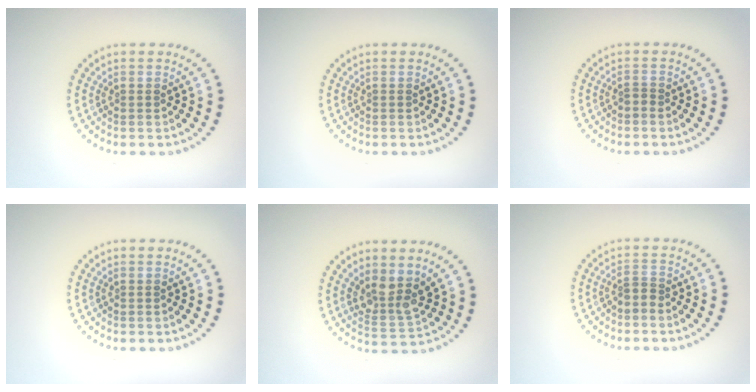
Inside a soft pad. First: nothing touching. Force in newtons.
{"total": 0.0}
{"total": 0.6, "press": 0.4, "slide": 0.5}
{"total": 0.0}
{"total": 3.3, "press": 2.7, "slide": 1.9}
{"total": 1.1, "press": 0.7, "slide": 0.9}